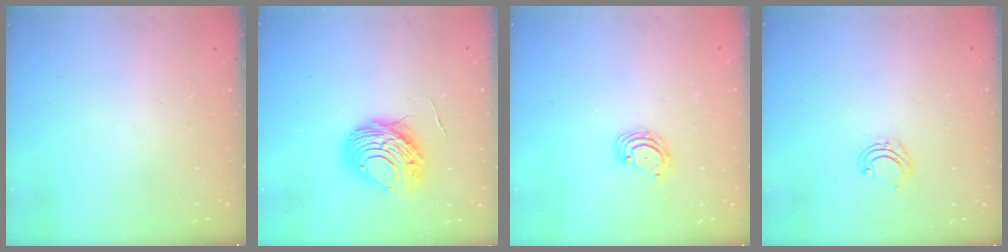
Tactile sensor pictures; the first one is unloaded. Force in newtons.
{"total": 11.1, "press": 11.1, "slide": 0.9}
{"total": 2.8, "press": 2.8, "slide": 0.3}
{"total": 4.6, "press": 4.5, "slide": 0.5}